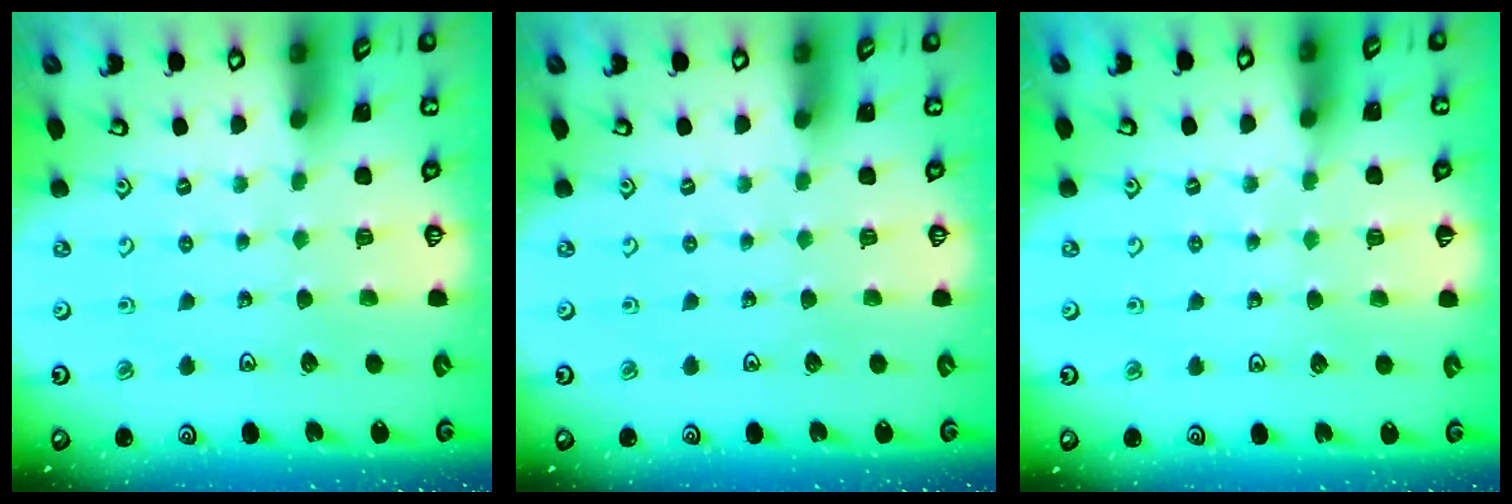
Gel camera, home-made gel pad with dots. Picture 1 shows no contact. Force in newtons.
{"total": 0.0}
{"total": 2.9, "press": 2.9, "slide": 0.5}